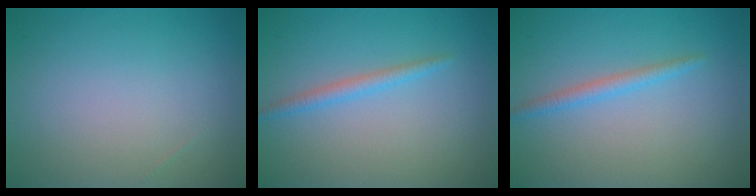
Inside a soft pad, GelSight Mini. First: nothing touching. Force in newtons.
{"total": 1.6, "press": 1.6, "slide": 0.1}
{"total": 1.6, "press": 1.6, "slide": 0.1}